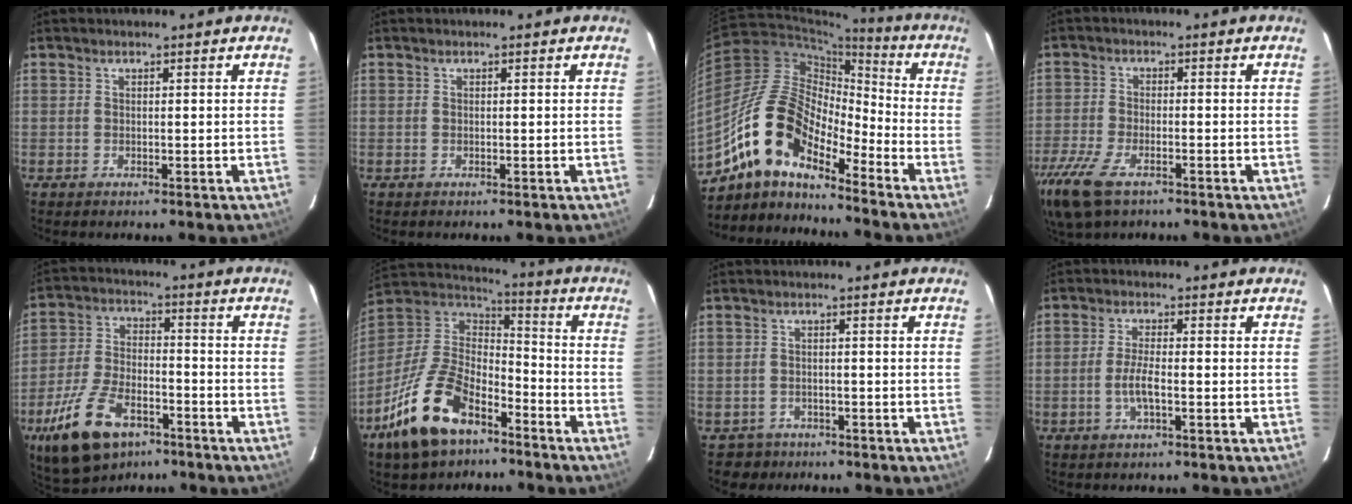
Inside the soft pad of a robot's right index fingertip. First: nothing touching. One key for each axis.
{"total": 0.0}
{"total": 14.4, "fx": -10.9, "fy": 5.4, "fz": 7.8, "tx": -0.131, "ty": 0.011, "tz": -0.221}
{"total": 12.9, "fx": -8.5, "fy": 5.3, "fz": 8.1, "tx": -0.205, "ty": -0.046, "tz": -0.162}
{"total": 15.8, "fx": -9.3, "fy": 7.9, "fz": 10.0, "tx": -0.215, "ty": -0.015, "tz": -0.166}
{"total": 20.1, "fx": -11.8, "fy": 10.5, "fz": 12.4, "tx": -0.270, "ty": -0.006, "tz": -0.212}
{"total": 3.2, "fx": -2.2, "fy": 2.3, "fz": -0.3, "tx": -0.002, "ty": 0.009, "tz": -0.032}
{"total": 4.2, "fx": -1.4, "fy": 0.8, "fz": 3.8, "tx": -0.079, "ty": -0.001, "tz": -0.028}